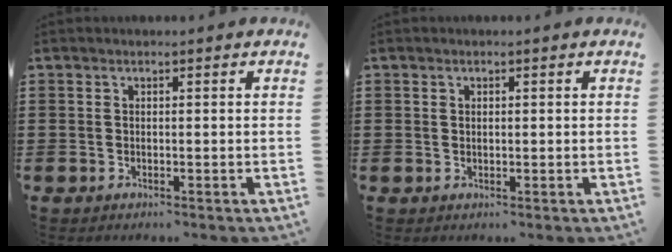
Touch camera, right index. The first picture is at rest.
{"total": 0.6, "force": [0.3, 0.4, 0.4], "torque": [-0.009, 0.002, 0.005]}